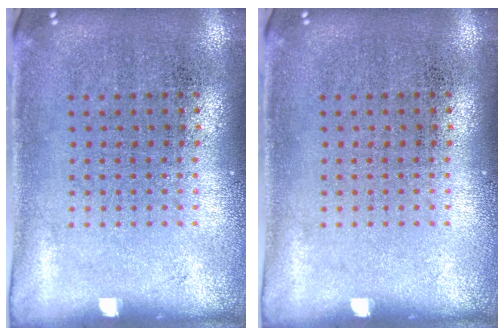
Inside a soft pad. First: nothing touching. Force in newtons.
{"total": 0.0}